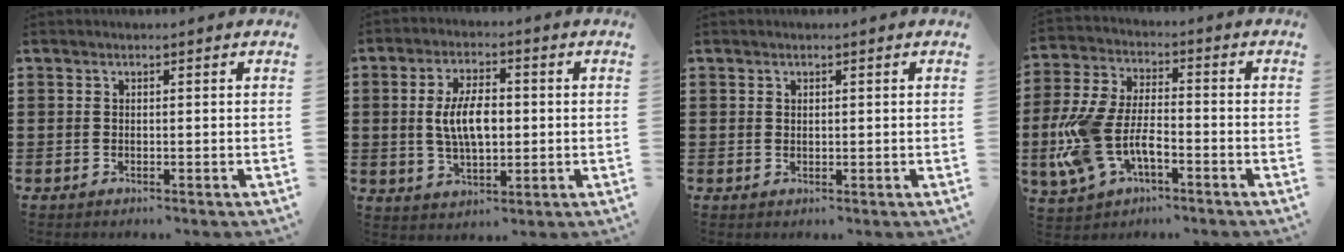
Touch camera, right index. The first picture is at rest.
{"total": 7.3, "force": [0.2, 3.4, 6.4], "torque": [-0.121, 0.005, -0.002]}
{"total": 0.6, "force": [0.4, 0.4, 0.2], "torque": [-0.006, 0.002, 0.007]}
{"total": 10.2, "force": [-3.5, 5.2, 8.1], "torque": [-0.205, -0.007, -0.069]}